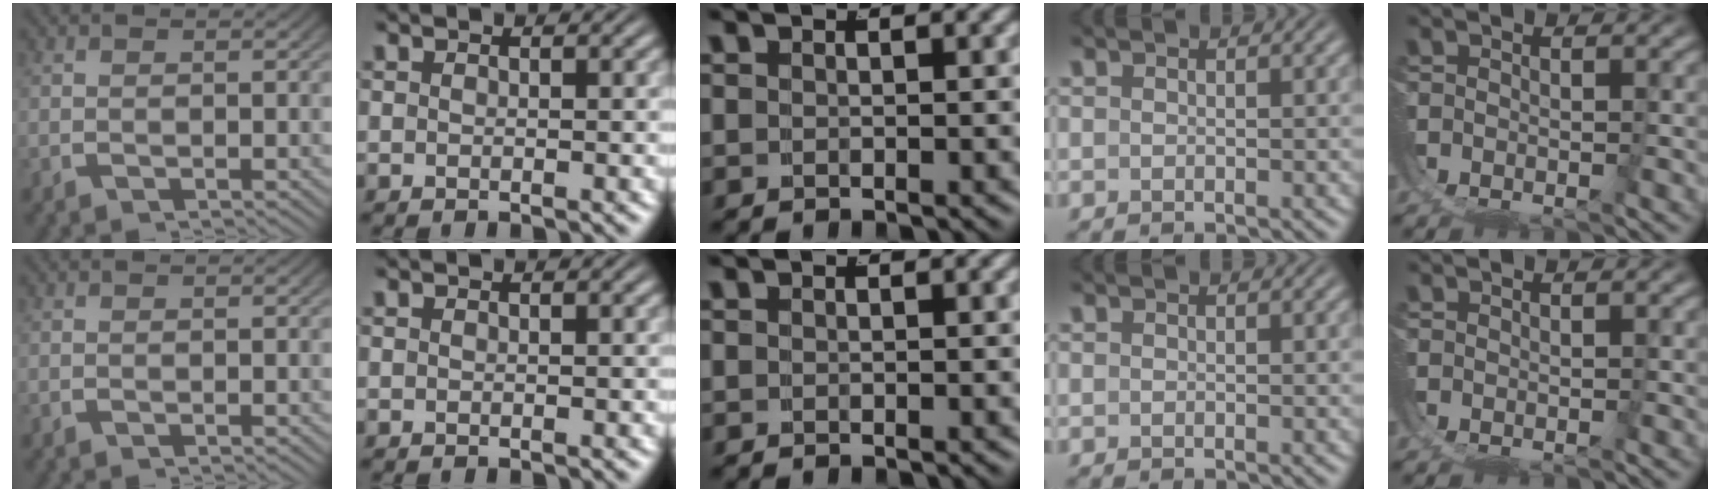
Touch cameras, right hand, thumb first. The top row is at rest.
{"little": {"total": 0.5, "force": [0.5, -0.2, -0.1], "torque": [0.004, 0.002, 0.008]}}